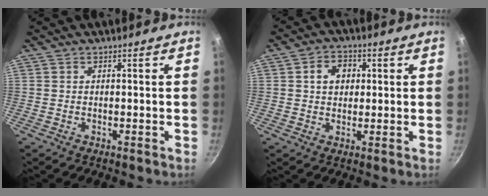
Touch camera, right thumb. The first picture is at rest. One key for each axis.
{"total": 5.4, "fx": 1.2, "fy": 4.2, "fz": 3.1, "tx": -0.027, "ty": 0.007, "tz": 0.014}